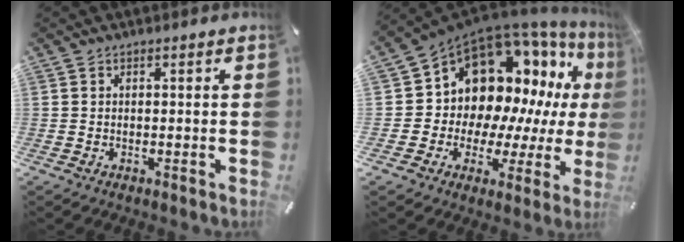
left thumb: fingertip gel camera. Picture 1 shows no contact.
{"total": 15.0, "force": [7.5, 11.6, 5.9], "torque": [-0.080, -0.099, 0.156]}